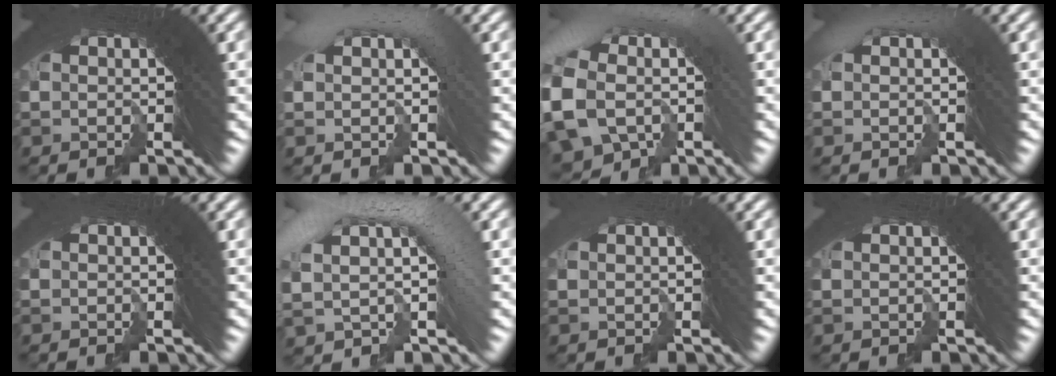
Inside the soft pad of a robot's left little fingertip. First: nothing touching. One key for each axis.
{"total": 1.9, "fx": 0.7, "fy": 0.3, "fz": 1.8, "tx": -0.015, "ty": 0.033, "tz": 0.004}
{"total": 5.4, "fx": -1.2, "fy": 3.7, "fz": 3.7, "tx": -0.077, "ty": 0.009, "tz": -0.020}
{"total": 0.6, "fx": 0.1, "fy": -0.6, "fz": 0.1, "tx": 0.008, "ty": 0.023, "tz": -0.003}
{"total": 0.0}
{"total": 5.6, "fx": 1.3, "fy": 2.5, "fz": 4.8, "tx": -0.081, "ty": 0.028, "tz": 0.018}
{"total": 0.5, "fx": -0.1, "fy": -0.2, "fz": -0.5, "tx": 0.015, "ty": 0.010, "tz": -0.004}
{"total": 0.5, "fx": 0.3, "fy": 0.3, "fz": 0.2, "tx": -0.007, "ty": 0.001, "tz": 0.005}